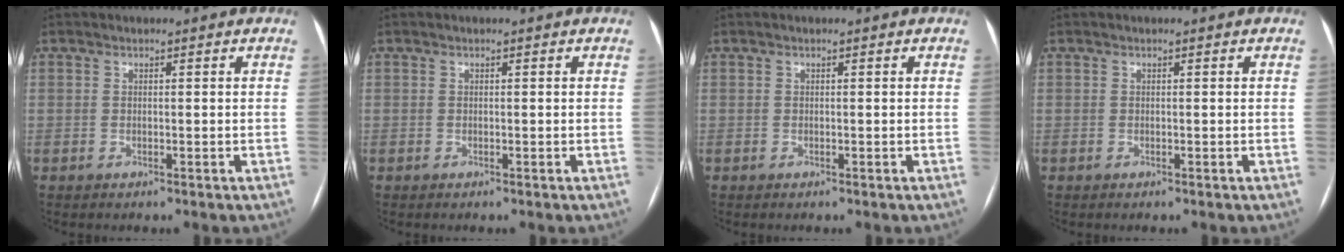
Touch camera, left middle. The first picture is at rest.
{"total": 0.0}
{"total": 0.0}
{"total": 0.0}